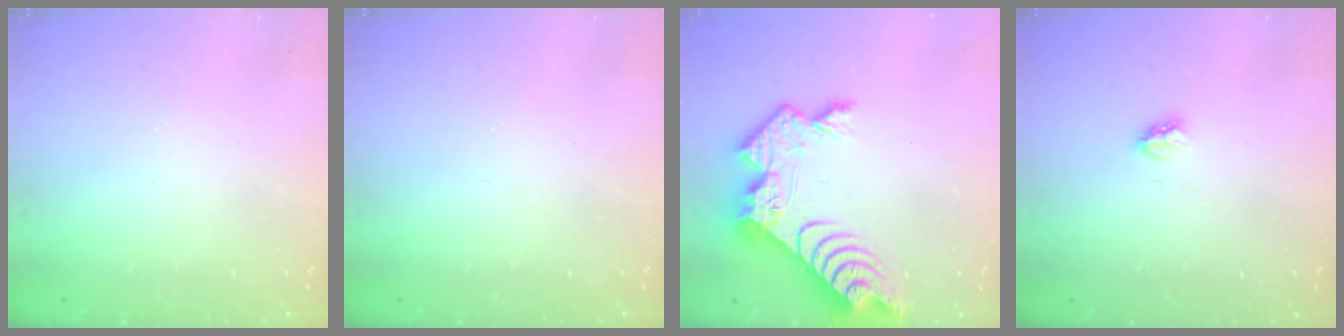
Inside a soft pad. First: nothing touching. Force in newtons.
{"total": 0.0}
{"total": 13.4, "press": 13.4, "slide": 1.2}
{"total": 2.8, "press": 2.8, "slide": 0.3}